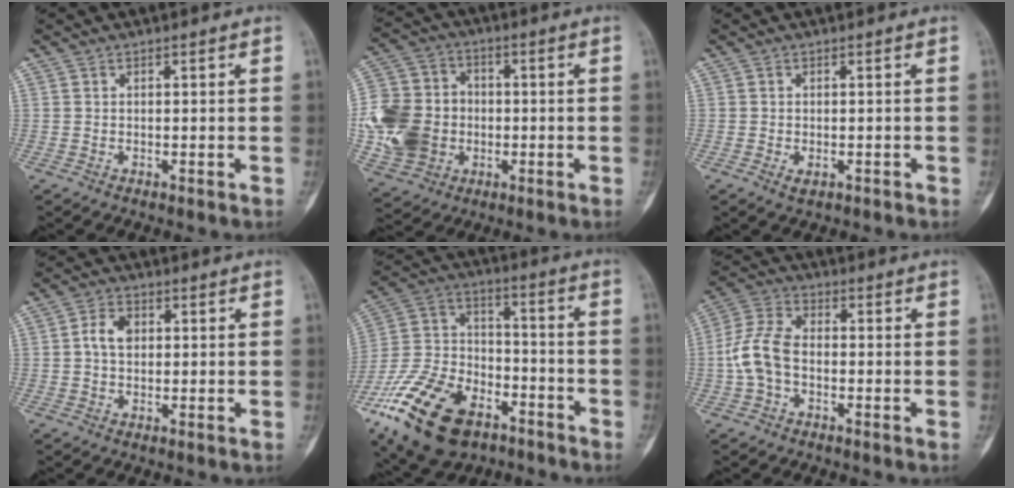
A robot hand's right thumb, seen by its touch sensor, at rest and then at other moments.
{"total": 16.9, "force": [-2.3, 14.0, 9.1], "torque": [-0.174, 0.017, -0.042]}
{"total": 1.8, "force": [-0.8, 1.1, 1.2], "torque": [-0.021, 0.003, -0.007]}
{"total": 4.0, "force": [0.5, 2.9, 2.7], "torque": [-0.051, 0.011, 0.007]}
{"total": 23.1, "force": [-13.1, 12.9, 14.0], "torque": [-0.284, 0.060, -0.235]}
{"total": 8.5, "force": [-1.5, 5.3, 6.4], "torque": [-0.142, 0.027, -0.037]}